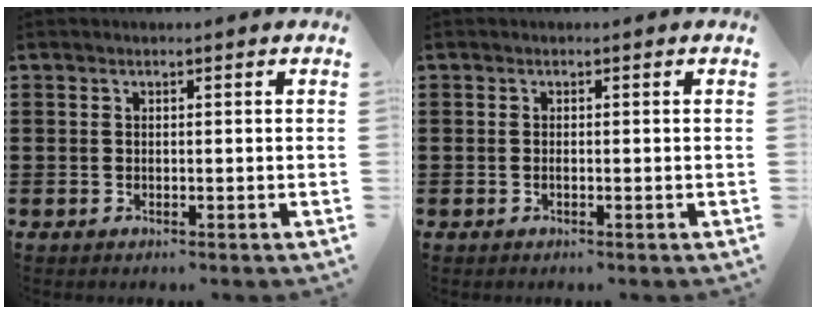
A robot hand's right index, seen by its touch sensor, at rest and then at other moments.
{"total": 0.0}